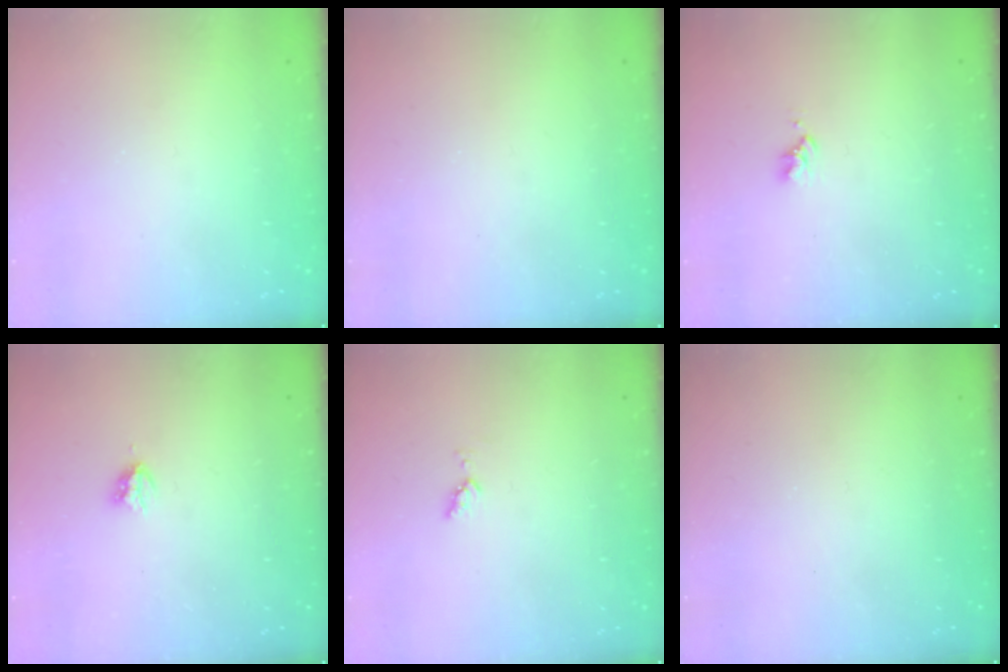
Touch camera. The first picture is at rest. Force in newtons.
{"total": 0.0}
{"total": 2.6, "press": 2.6, "slide": 0.4}
{"total": 2.9, "press": 2.9, "slide": 0.5}
{"total": 3.3, "press": 3.2, "slide": 0.7}
{"total": 0.0}